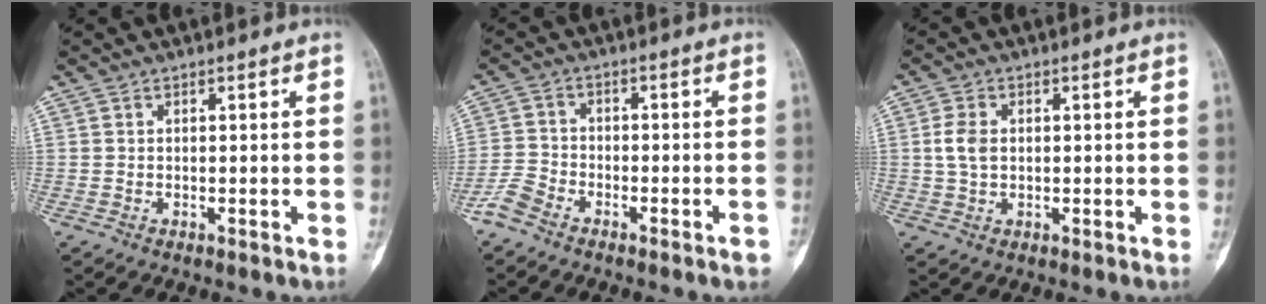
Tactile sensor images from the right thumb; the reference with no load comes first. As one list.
[{"total": 5.5, "force": [-4.1, 2.1, 3.0], "torque": [-0.053, 0.015, -0.087]}, {"total": 4.0, "force": [0.4, 2.7, 3.0], "torque": [-0.064, 0.004, 0.007]}]